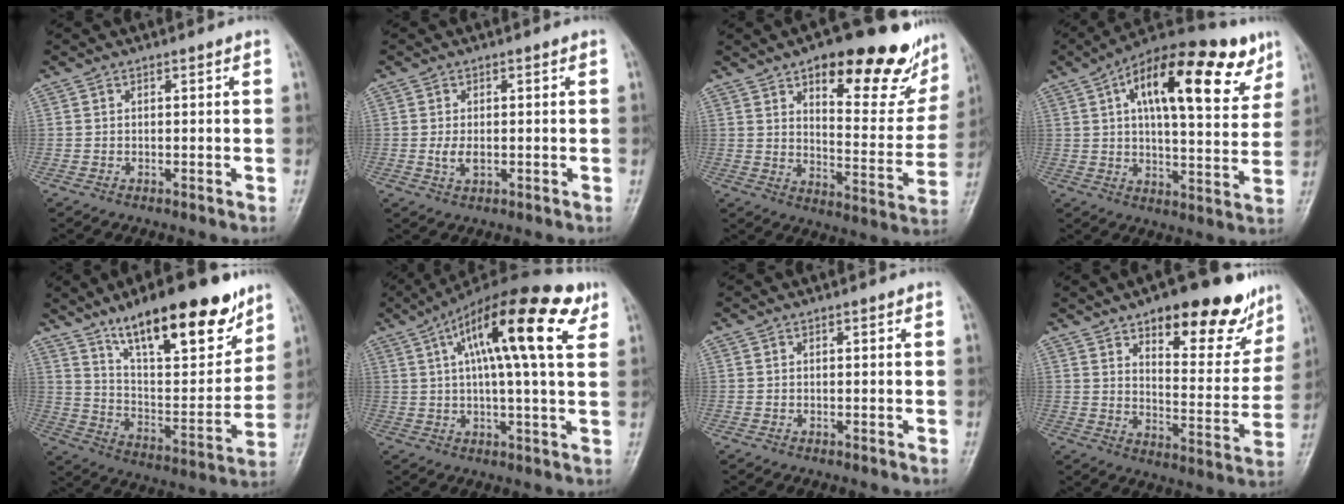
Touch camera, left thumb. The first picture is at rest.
{"total": 2.5, "force": [-0.3, 1.4, 2.1], "torque": [-0.043, -0.005, -0.007]}
{"total": 22.4, "force": [14.1, 8.6, 15.2], "torque": [-0.142, -0.064, 0.195]}
{"total": 22.5, "force": [10.4, 9.0, 17.8], "torque": [-0.236, -0.007, 0.154]}
{"total": 23.2, "force": [15.2, 7.6, 15.8], "torque": [-0.205, -0.062, 0.253]}
{"total": 19.7, "force": [7.7, 5.2, 17.4], "torque": [-0.259, 0.013, 0.110]}
{"total": 0.0}
{"total": 19.4, "force": [12.6, 7.8, 12.6], "torque": [-0.108, -0.065, 0.181]}